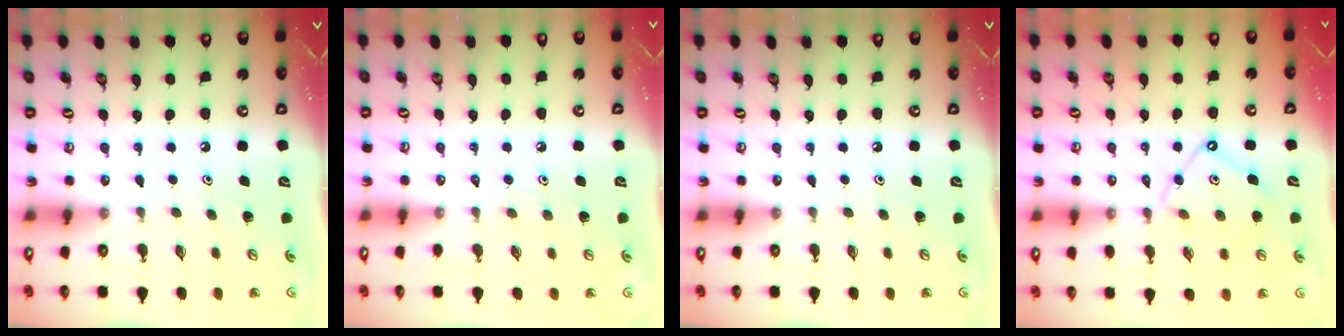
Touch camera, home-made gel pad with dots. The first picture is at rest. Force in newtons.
{"total": 2.1, "press": 2.1, "slide": 0.4}
{"total": 0.0}
{"total": 9.9, "press": 9.9, "slide": 0.8}